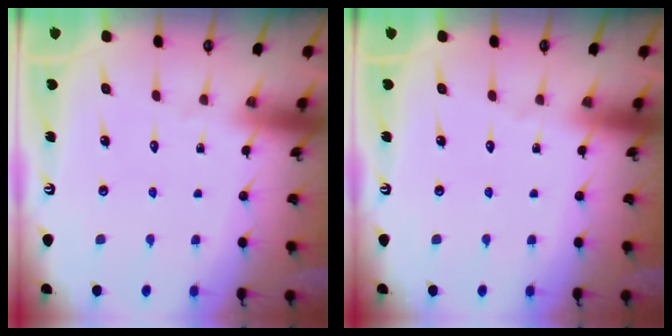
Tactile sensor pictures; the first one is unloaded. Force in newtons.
{"total": 0.0}